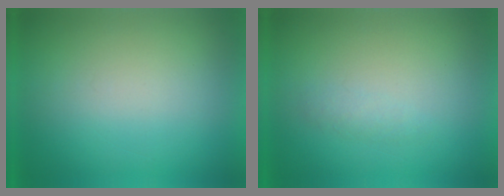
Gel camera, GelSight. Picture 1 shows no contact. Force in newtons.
{"total": 1.1}